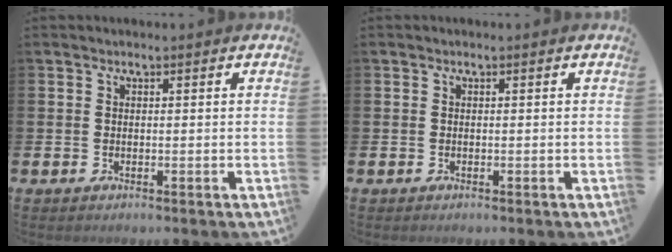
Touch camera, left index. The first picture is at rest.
{"total": 0.0}